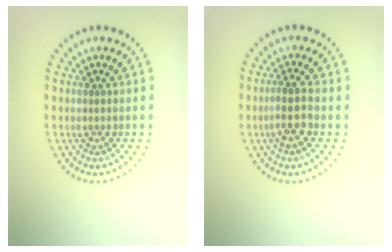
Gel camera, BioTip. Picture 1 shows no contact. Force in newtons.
{"total": 2.6, "press": 2.2, "slide": 1.3}